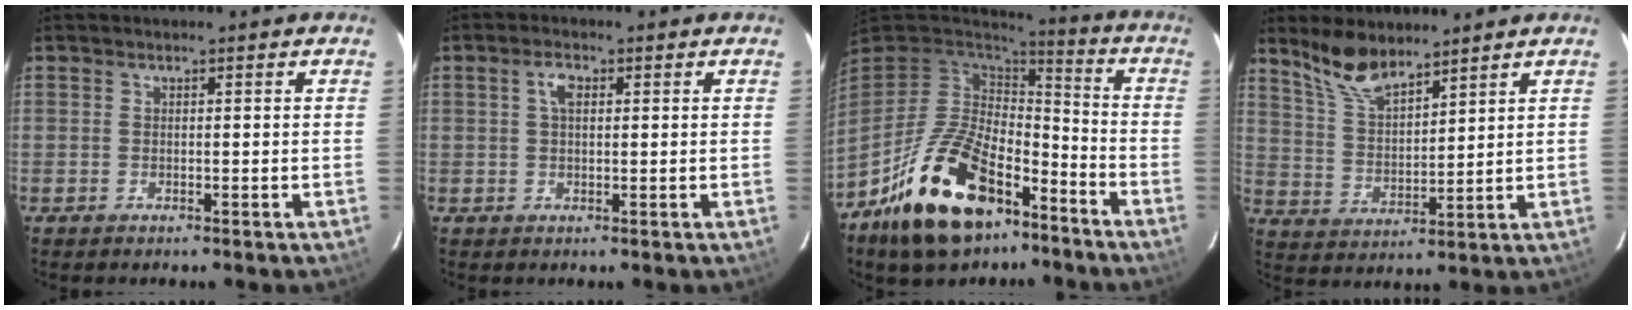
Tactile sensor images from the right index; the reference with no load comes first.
{"total": 2.6, "force": [0.8, 1.4, 2.1], "torque": [-0.042, 0.009, 0.014]}
{"total": 21.8, "force": [-12.4, 11.3, 13.9], "torque": [-0.276, -0.007, -0.201]}
{"total": 8.8, "force": [7.2, 2.7, 4.3], "torque": [-0.085, 0.007, 0.150]}